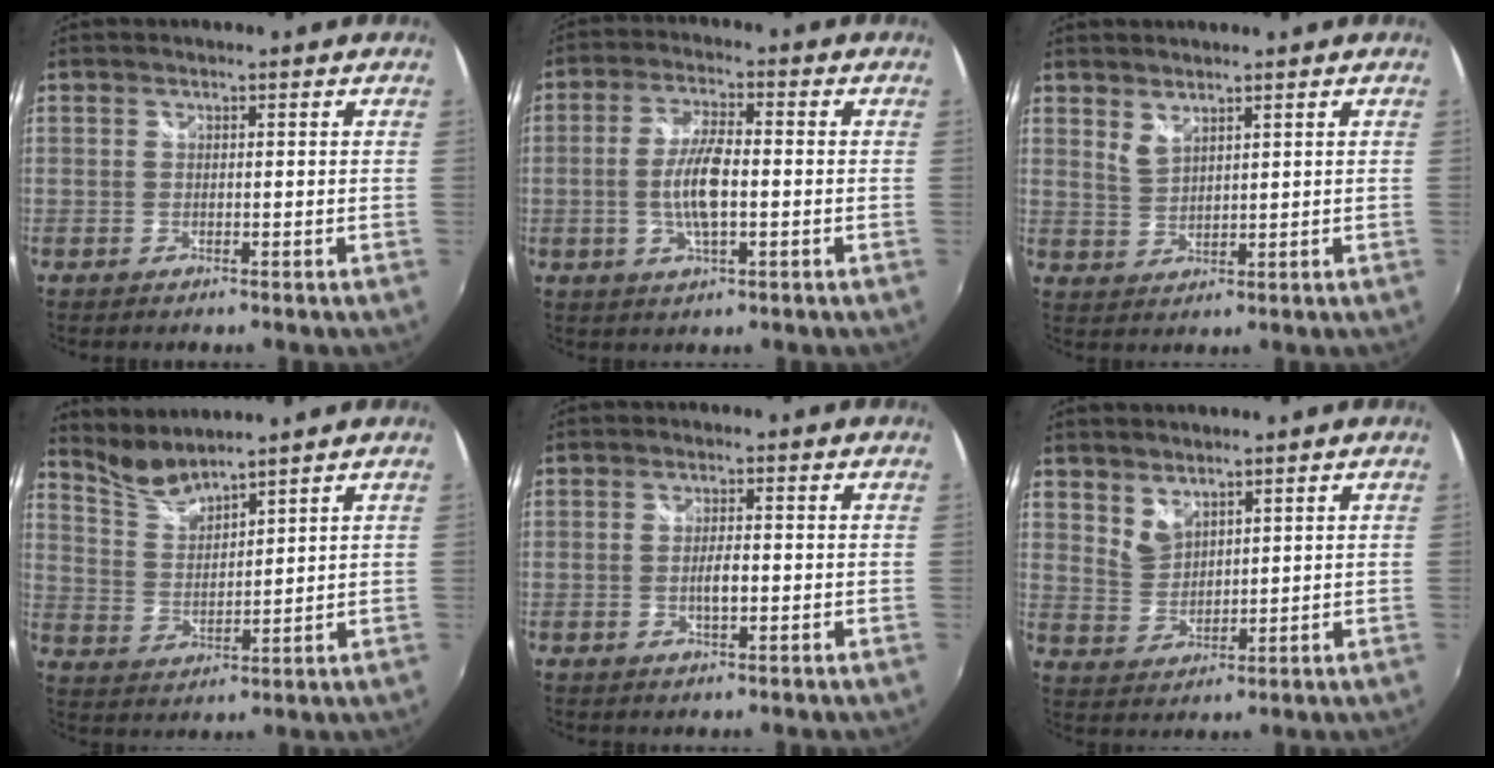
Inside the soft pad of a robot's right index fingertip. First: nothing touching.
{"total": 7.8, "force": [-1.2, 2.4, 7.3], "torque": [-0.146, -0.001, -0.023]}
{"total": 2.8, "force": [2.4, 0.8, 1.2], "torque": [-0.020, -0.001, 0.045]}
{"total": 6.0, "force": [5.8, 0.0, 1.4], "torque": [-0.036, -0.011, 0.123]}
{"total": 2.6, "force": [-0.5, 0.9, 2.4], "torque": [-0.042, -0.002, -0.008]}
{"total": 4.4, "force": [3.6, 2.1, 1.4], "torque": [-0.021, 0.000, 0.072]}